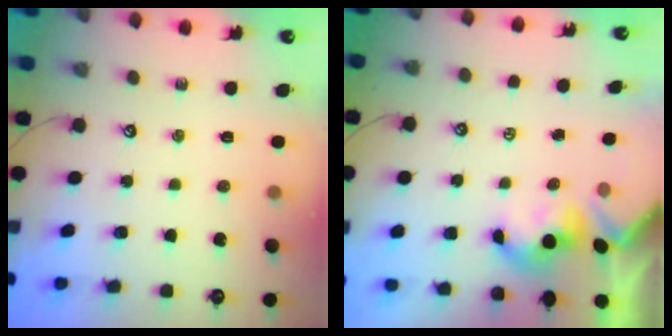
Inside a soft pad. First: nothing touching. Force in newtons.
{"total": 1.1, "press": 0.8, "slide": 0.7}